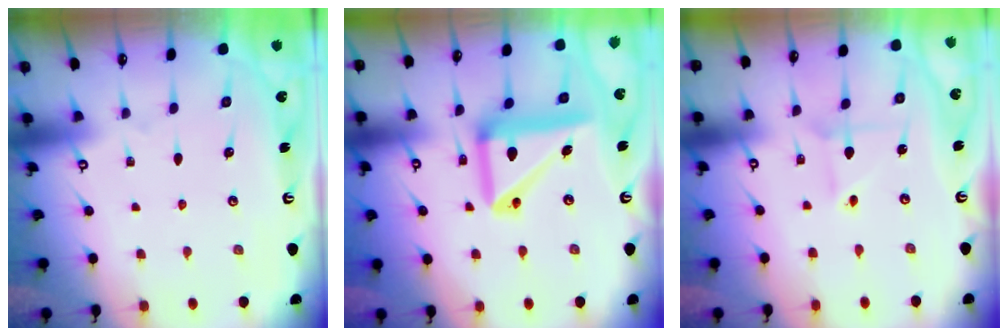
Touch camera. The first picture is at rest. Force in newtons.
{"total": 15.2, "press": 15.1, "slide": 1.7}
{"total": 2.7, "press": 2.7, "slide": 0.2}